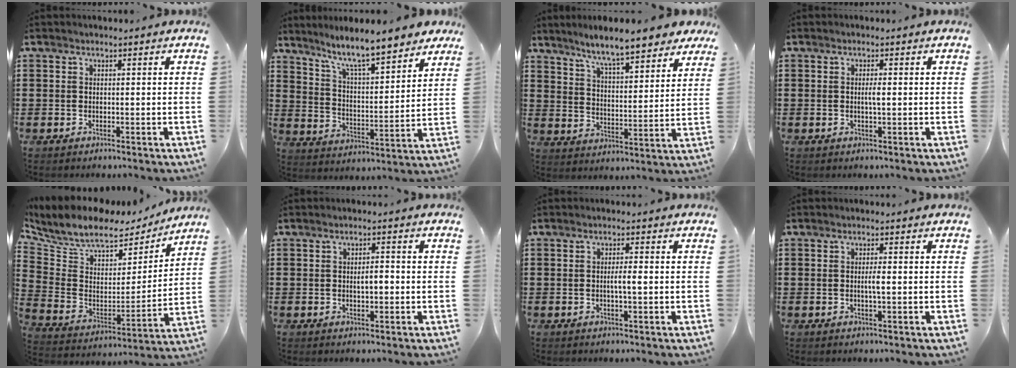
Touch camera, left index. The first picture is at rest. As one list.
[{"total": 8.5, "force": [7.3, 0.6, 4.2], "torque": [-0.102, -0.045, 0.121]}, {"total": 8.0, "force": [7.1, 0.4, 3.6], "torque": [-0.090, -0.037, 0.120]}, {"total": 1.6, "force": [0.0, 0.2, 1.6], "torque": [-0.031, -0.003, -0.001]}, {"total": 9.0, "force": [7.3, 3.7, 3.6], "torque": [-0.102, -0.047, 0.128]}, {"total": 2.5, "force": [-0.2, 0.9, 2.3], "torque": [-0.043, 0.002, -0.006]}, {"total": 2.3, "force": [-0.2, 0.3, 2.3], "torque": [-0.041, -0.001, -0.005]}, {"total": 1.9, "force": [-0.1, 0.2, 1.9], "torque": [-0.037, -0.002, -0.004]}]